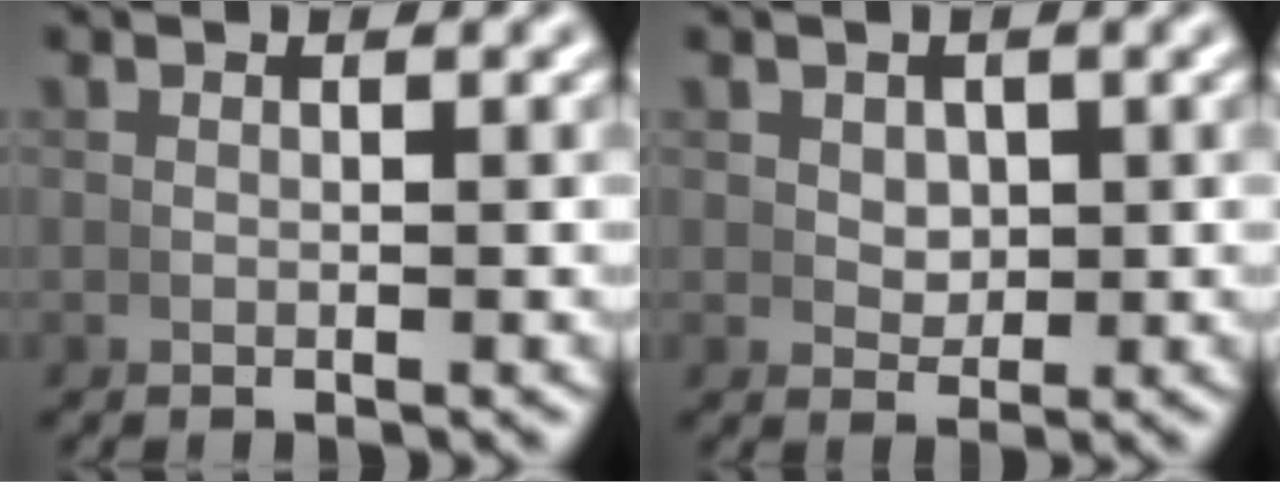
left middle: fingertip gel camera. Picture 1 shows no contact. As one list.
[{"total": 1.8, "force": [0.9, 1.3, 1.0], "torque": [-0.015, -0.009, 0.027]}]